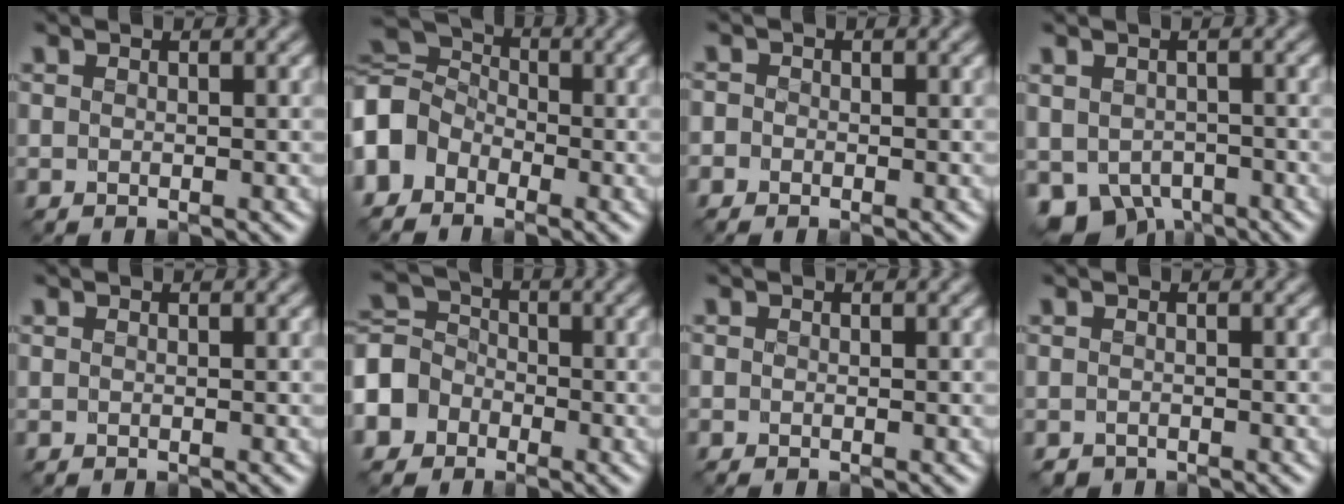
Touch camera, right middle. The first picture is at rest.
{"total": 6.4, "force": [-2.4, 5.1, 3.2], "torque": [-0.080, 0.009, -0.074]}
{"total": 1.0, "force": [-0.5, 0.8, 0.1], "torque": [0.004, -0.004, -0.016]}
{"total": 5.4, "force": [-2.6, 3.9, 2.7], "torque": [-0.052, -0.021, -0.040]}
{"total": 0.0}
{"total": 6.9, "force": [-3.3, 5.6, 2.2], "torque": [-0.045, -0.004, -0.077]}
{"total": 0.0}
{"total": 0.6, "force": [-0.6, 0.2, -0.1], "torque": [0.003, -0.007, -0.013]}